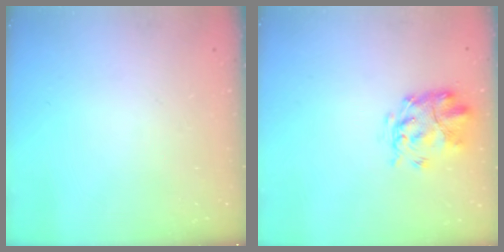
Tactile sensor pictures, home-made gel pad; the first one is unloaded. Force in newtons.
{"total": 3.8, "press": 3.4, "slide": 1.6}